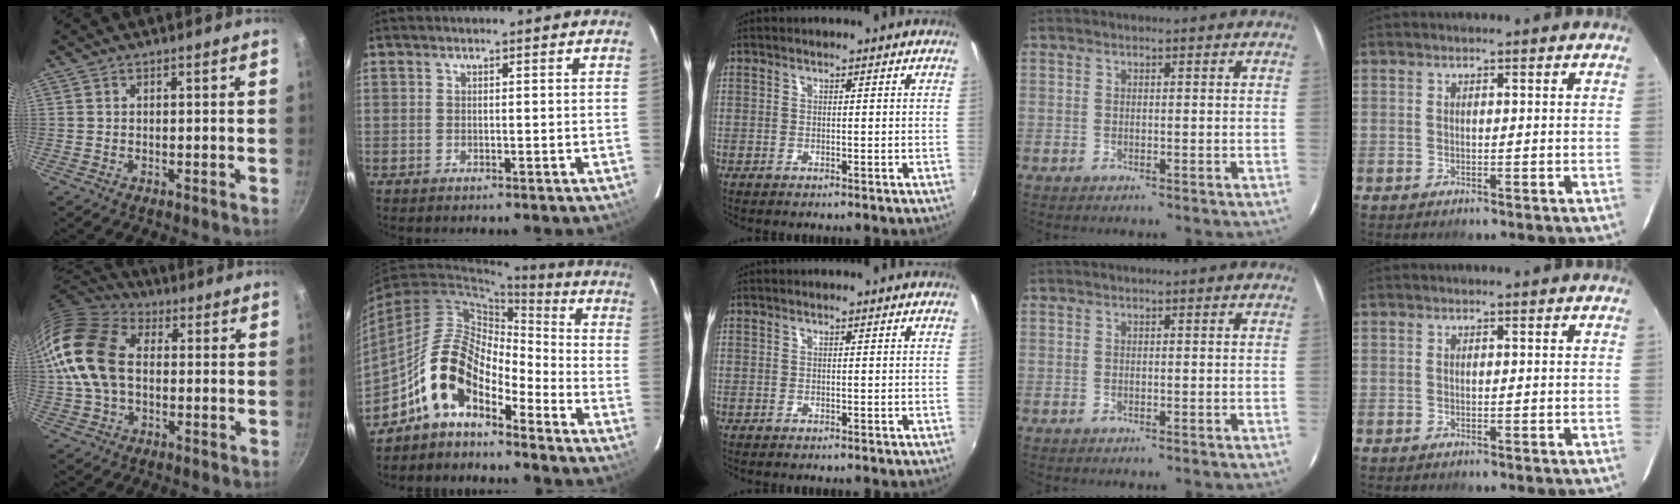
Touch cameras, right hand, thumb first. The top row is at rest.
{"thumb": {"total": 18.5, "force": [1.0, 12.8, 13.4], "torque": [-0.259, 0.032, 0.008]}, "index": {"total": 12.0, "force": [-8.1, 5.1, 7.3], "torque": [-0.139, 0.025, -0.164]}}